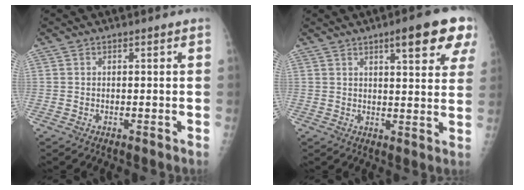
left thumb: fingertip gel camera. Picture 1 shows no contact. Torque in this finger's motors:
{"motor_torque": [1.23, 1.28, 0.88, -0.80, 0.14]}